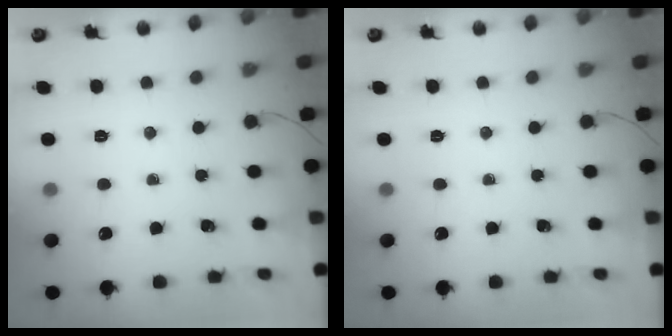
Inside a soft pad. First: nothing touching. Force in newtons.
{"total": 0.0}